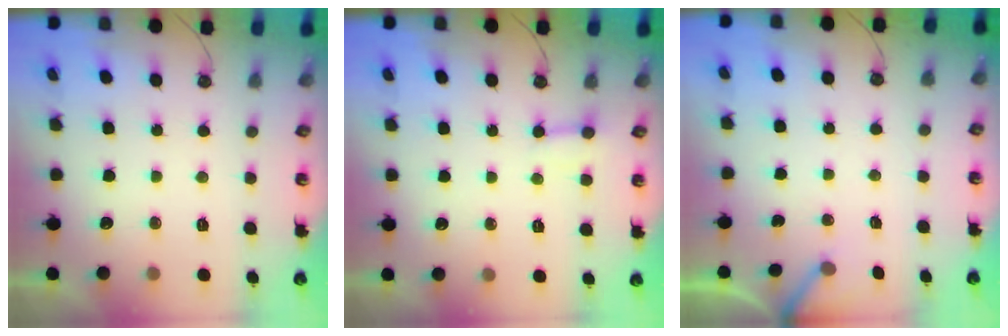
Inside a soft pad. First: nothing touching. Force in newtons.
{"total": 2.6, "press": 2.6, "slide": 0.1}
{"total": 3.0, "press": 3.0, "slide": 0.3}